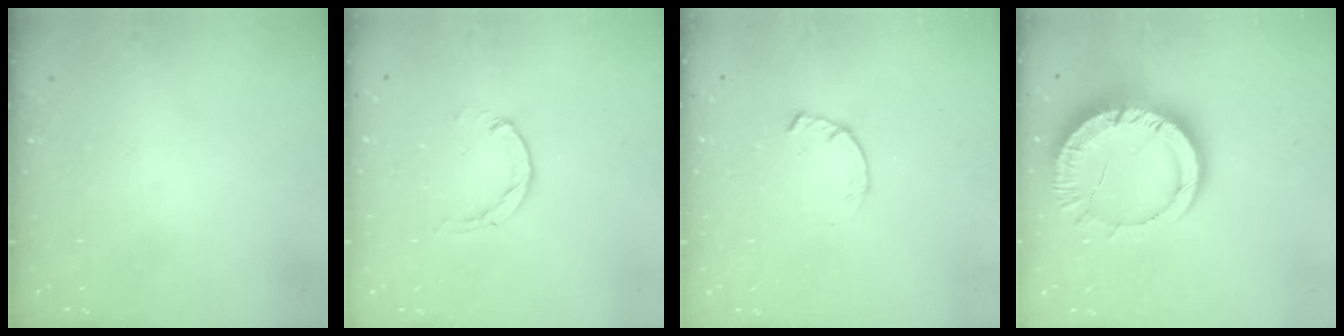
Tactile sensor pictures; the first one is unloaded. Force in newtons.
{"total": 1.1, "press": 1.1, "slide": 0.2}
{"total": 1.8, "press": 1.8, "slide": 0.3}
{"total": 14.2, "press": 14.1, "slide": 1.5}